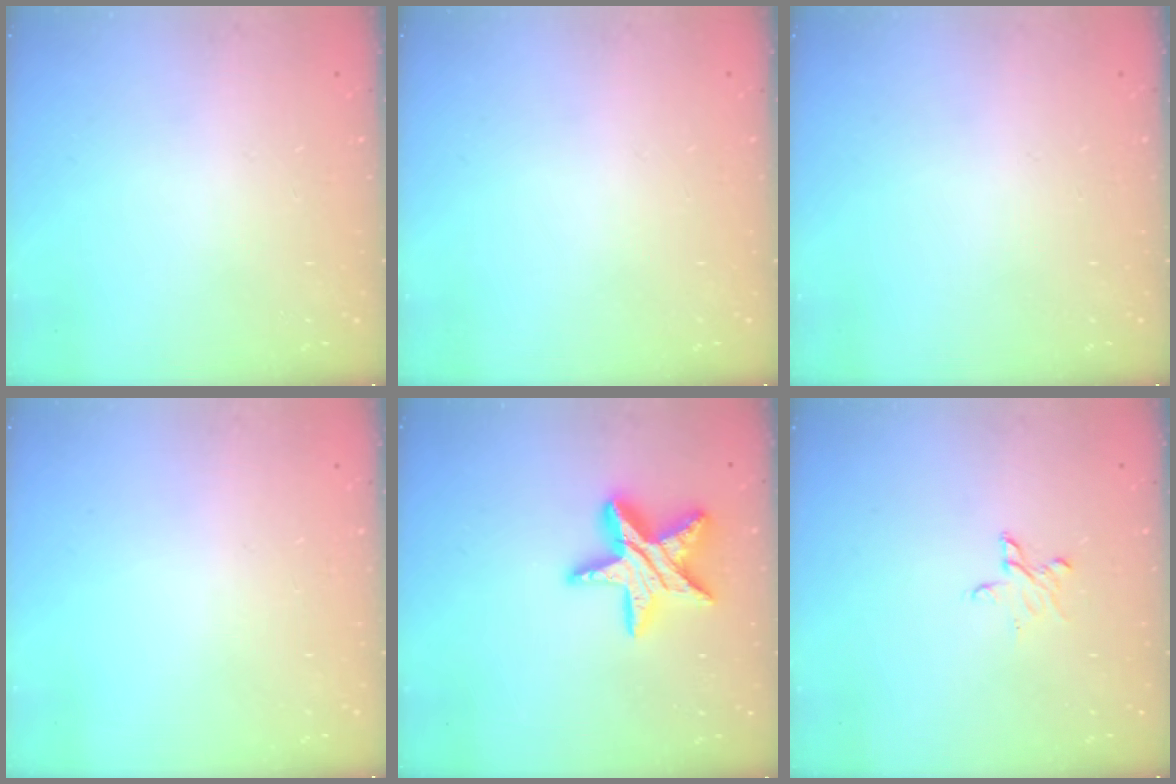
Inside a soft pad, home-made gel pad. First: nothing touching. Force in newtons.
{"total": 0.0}
{"total": 0.0}
{"total": 0.0}
{"total": 17.9, "press": 17.8, "slide": 1.3}
{"total": 4.5, "press": 4.4, "slide": 0.3}